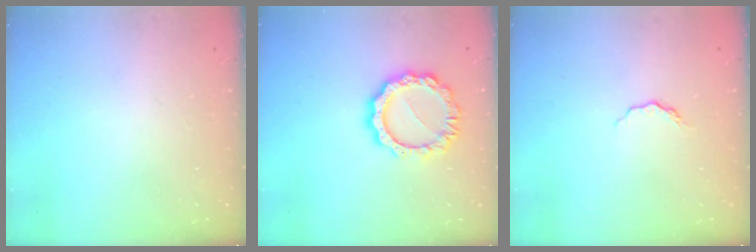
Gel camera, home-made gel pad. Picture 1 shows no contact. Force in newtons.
{"total": 12.1, "press": 12.0, "slide": 1.1}
{"total": 4.4, "press": 4.4, "slide": 0.4}